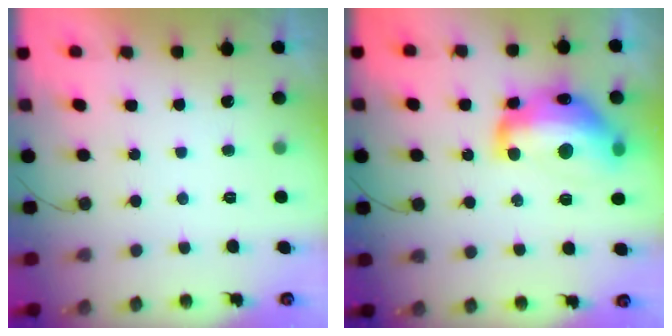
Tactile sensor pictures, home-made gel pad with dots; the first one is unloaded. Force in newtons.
{"total": 18.7, "press": 18.6, "slide": 1.7}